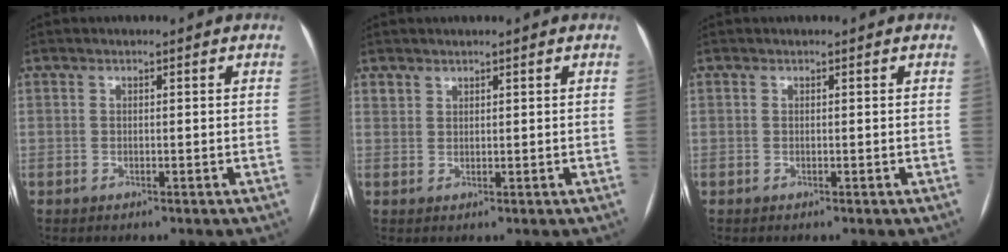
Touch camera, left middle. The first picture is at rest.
{"total": 1.0, "force": [1.0, 0.3, 0.0], "torque": [0.003, 0.001, 0.019]}
{"total": 0.0}